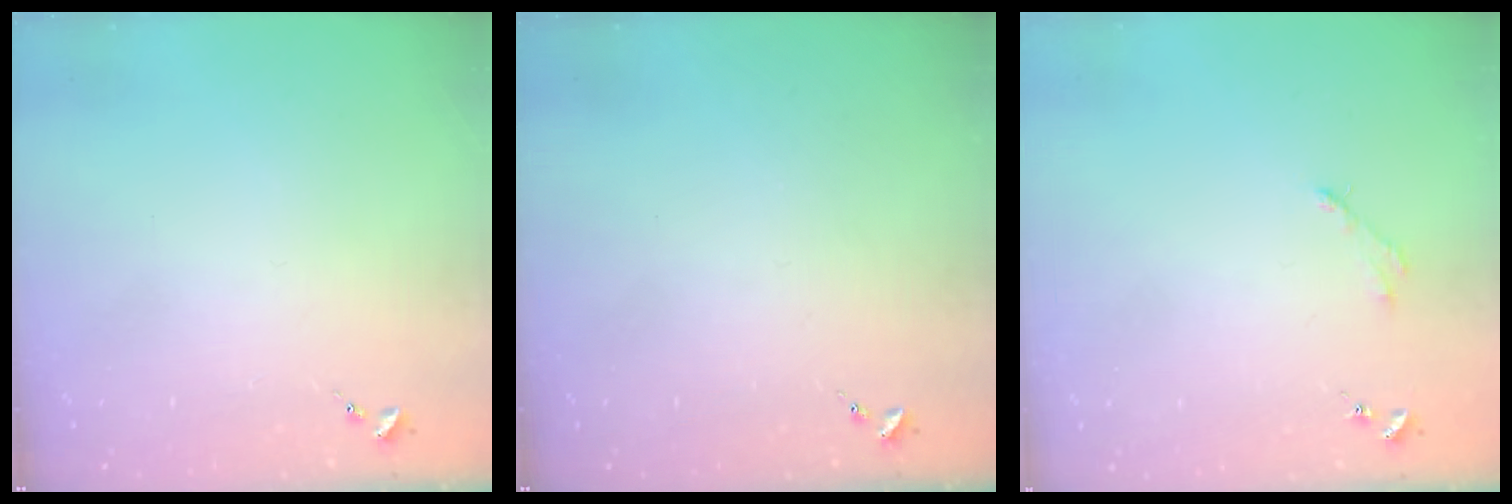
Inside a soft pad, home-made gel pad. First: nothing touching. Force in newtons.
{"total": 0.0}
{"total": 2.5, "press": 2.5, "slide": 0.3}